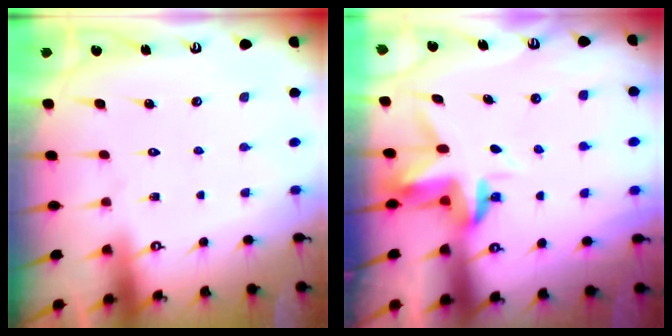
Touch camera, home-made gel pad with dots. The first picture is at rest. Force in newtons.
{"total": 3.3, "press": 3.2, "slide": 0.4}